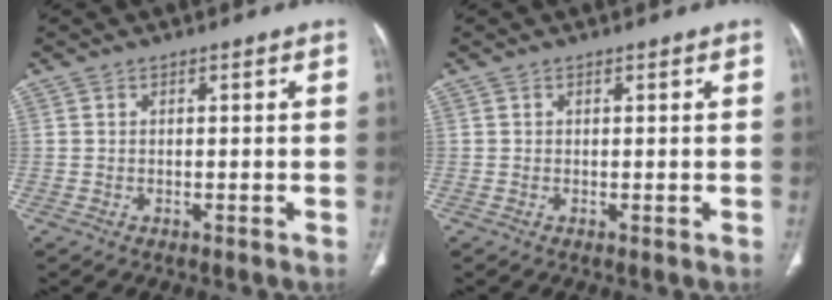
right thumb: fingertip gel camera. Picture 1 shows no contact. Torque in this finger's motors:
{"motor_torque": [-0.13, -0.07, -0.06, 0.55, 0.06]}